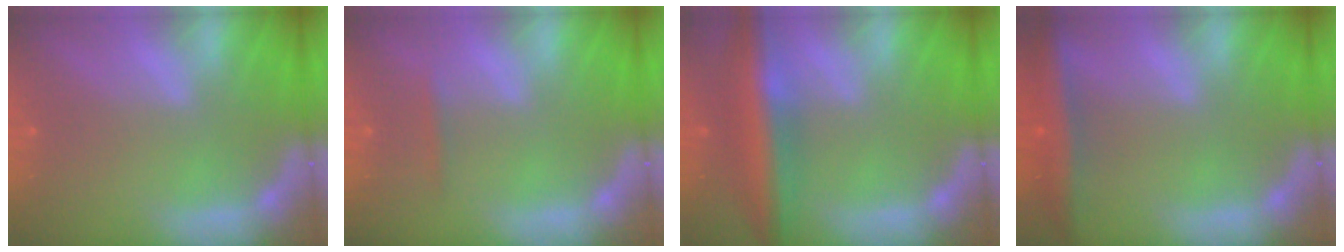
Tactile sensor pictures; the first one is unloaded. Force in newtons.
{"total": 0.9}
{"total": 7.5}
{"total": 5.0}